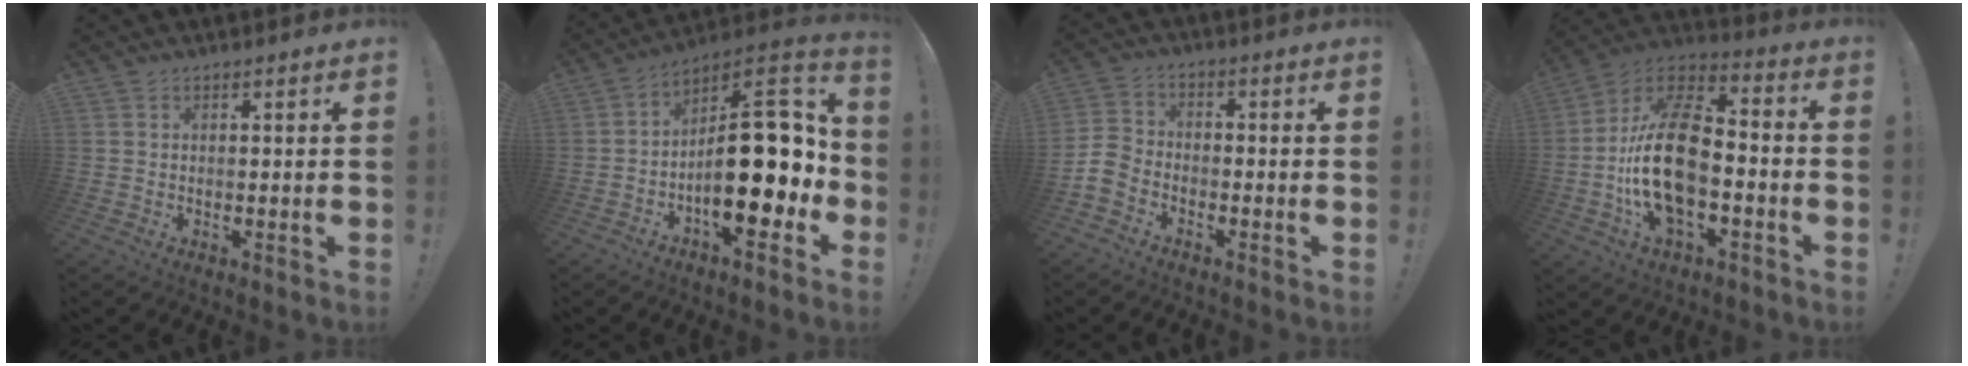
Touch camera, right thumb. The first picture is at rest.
{"total": 23.8, "force": [-3.5, 10.6, 21.0], "torque": [-0.301, 0.016, -0.044]}
{"total": 6.6, "force": [-4.3, 4.2, 2.7], "torque": [-0.057, 0.024, -0.079]}
{"total": 22.2, "force": [-3.7, 12.4, 18.0], "torque": [-0.342, 0.028, -0.058]}